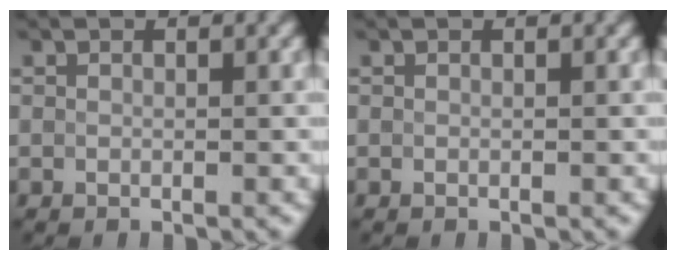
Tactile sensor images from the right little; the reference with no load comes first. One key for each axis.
{"total": 0.0}